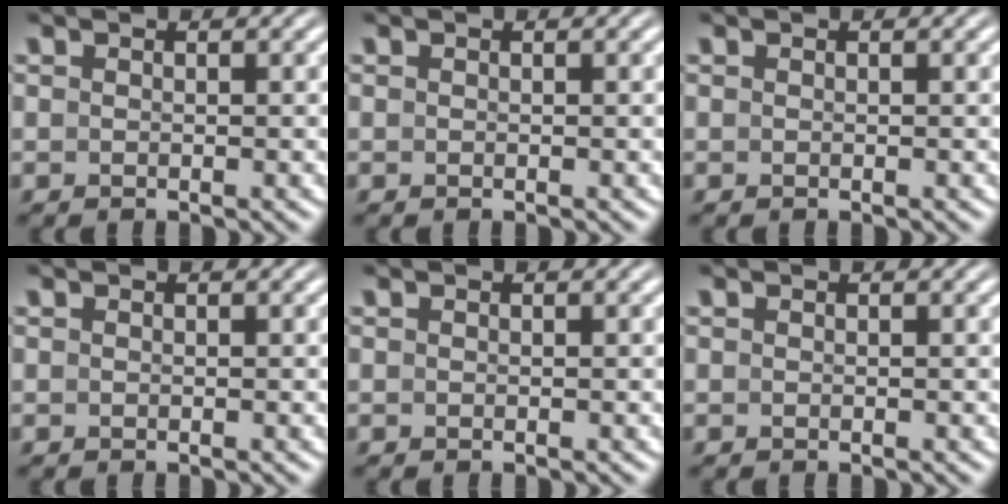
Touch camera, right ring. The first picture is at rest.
{"total": 0.0}
{"total": 0.0}
{"total": 0.0}
{"total": 0.0}
{"total": 0.0}